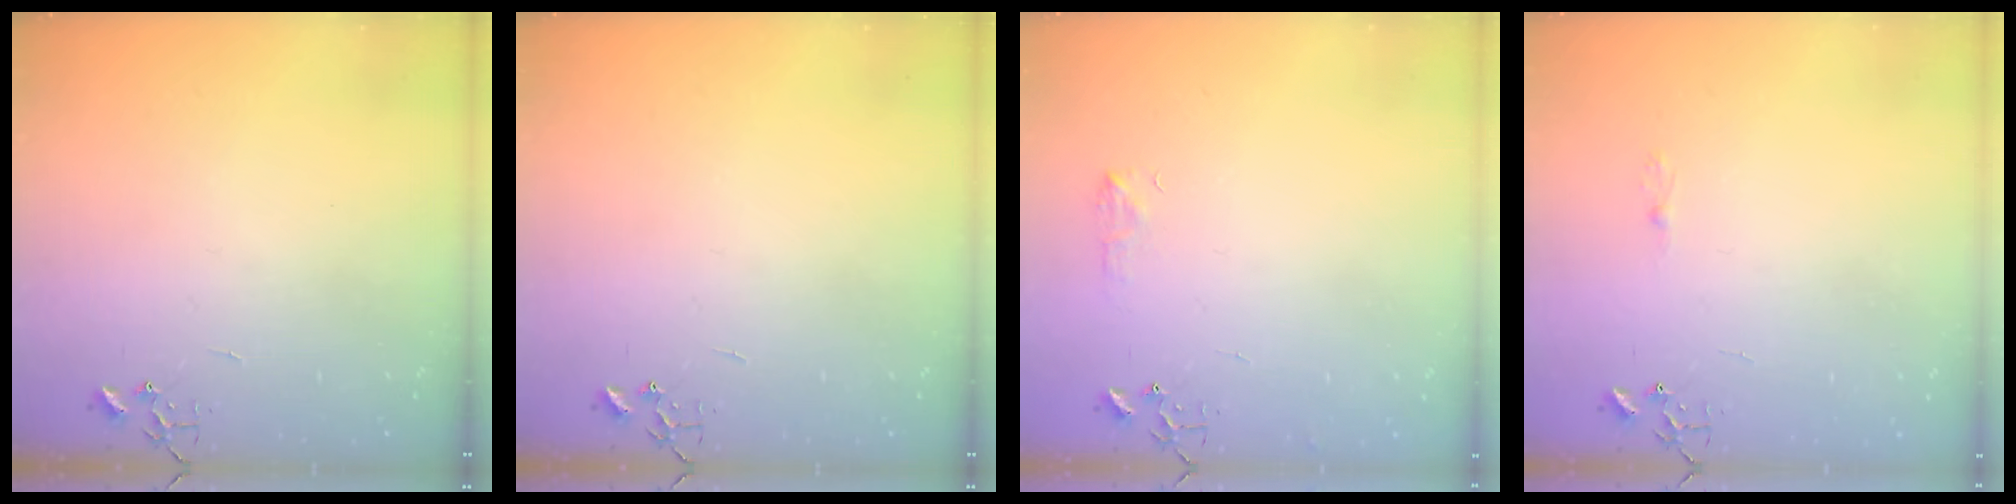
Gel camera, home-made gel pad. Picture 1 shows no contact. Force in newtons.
{"total": 0.0}
{"total": 6.4, "press": 6.3, "slide": 0.9}
{"total": 2.5, "press": 2.5, "slide": 0.3}